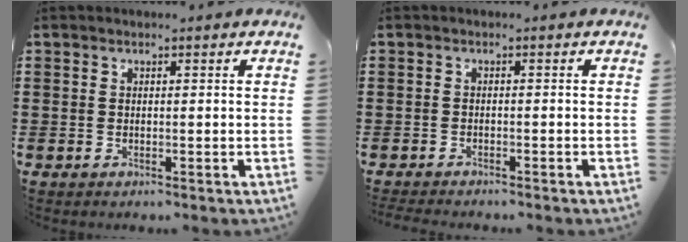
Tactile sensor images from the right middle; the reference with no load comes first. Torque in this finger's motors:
{"motor_torque": [0.77, 0.59, 0.21, 0.05]}